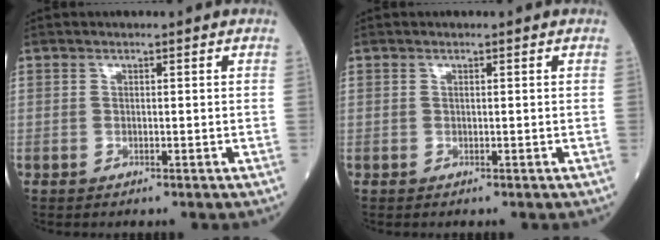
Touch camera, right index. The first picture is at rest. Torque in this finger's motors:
{"motor_torque": [-0.37, -0.06, -0.11, 0.01]}